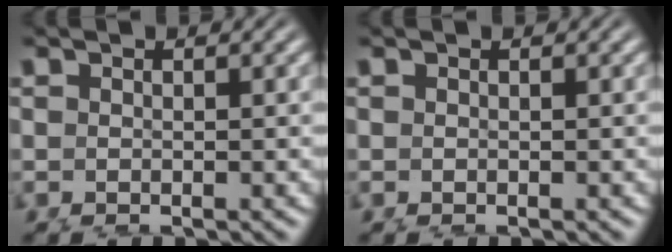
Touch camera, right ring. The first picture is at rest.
{"total": 0.0}